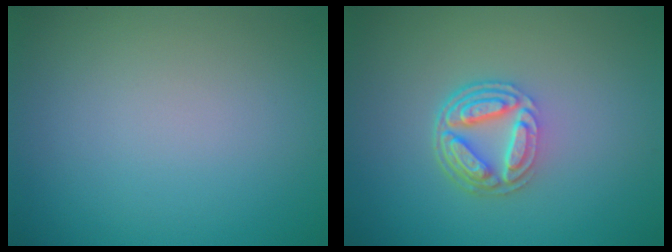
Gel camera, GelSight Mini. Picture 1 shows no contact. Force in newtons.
{"total": 4.4, "press": 3.3, "slide": 2.9}